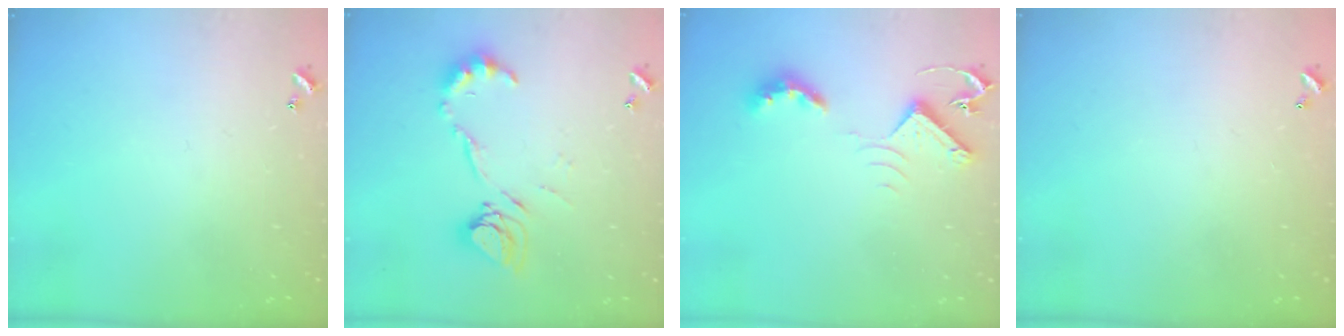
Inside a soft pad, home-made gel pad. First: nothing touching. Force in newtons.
{"total": 13.6, "press": 13.5, "slide": 1.2}
{"total": 8.8, "press": 8.7, "slide": 0.6}
{"total": 2.8, "press": 2.8, "slide": 0.1}